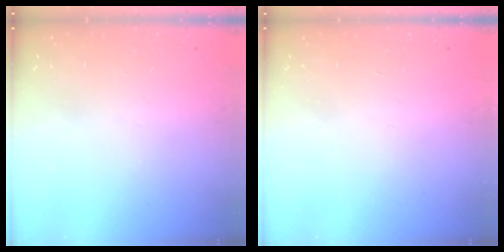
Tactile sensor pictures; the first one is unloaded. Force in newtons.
{"total": 1.6, "press": 1.6, "slide": 0.1}